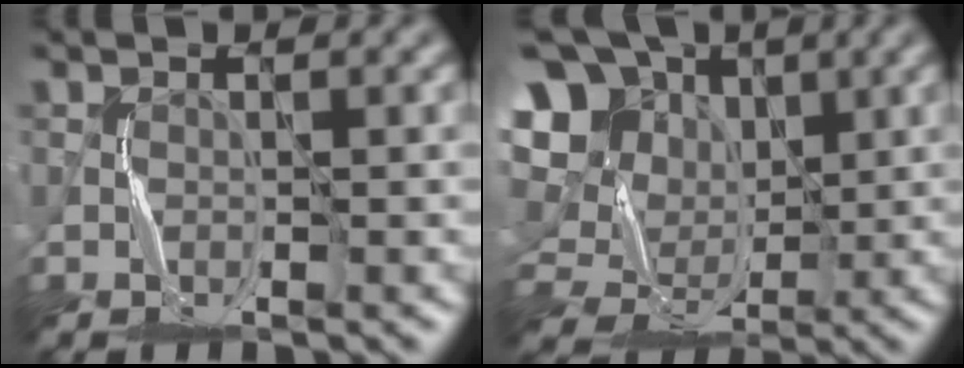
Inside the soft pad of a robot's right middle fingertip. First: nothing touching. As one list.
[{"total": 14.2, "force": [5.0, 11.4, 6.9], "torque": [-0.194, 0.038, 0.095]}]